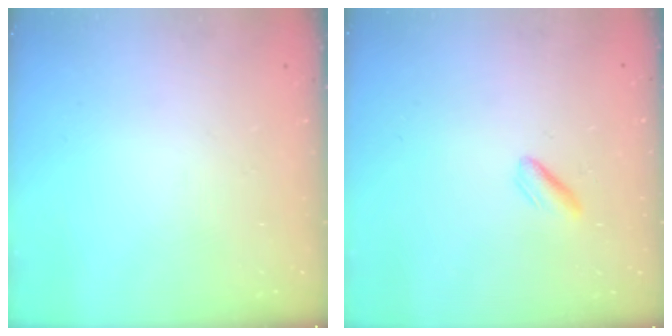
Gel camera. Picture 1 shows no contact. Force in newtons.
{"total": 2.1, "press": 2.0, "slide": 0.7}